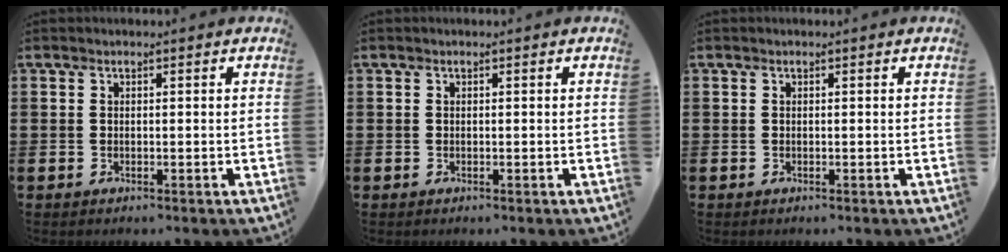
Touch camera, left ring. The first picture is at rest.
{"total": 0.0}
{"total": 0.0}